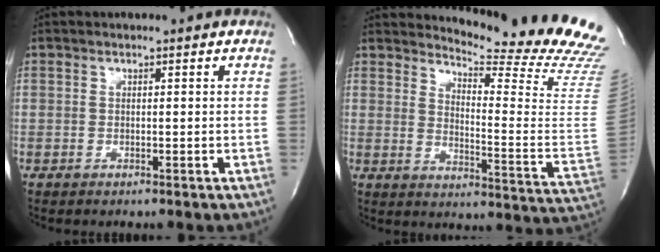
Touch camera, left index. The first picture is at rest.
{"total": 21.3, "force": [20.2, -0.2, 6.7], "torque": [-0.106, -0.163, 0.234]}